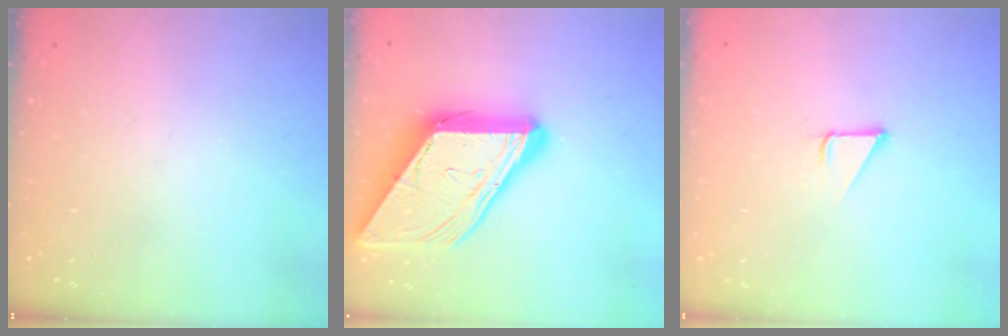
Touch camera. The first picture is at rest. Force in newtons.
{"total": 19.0, "press": 18.8, "slide": 2.1}
{"total": 1.9, "press": 1.9, "slide": 0.1}